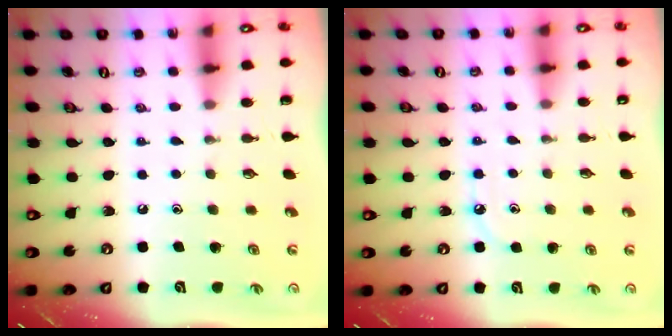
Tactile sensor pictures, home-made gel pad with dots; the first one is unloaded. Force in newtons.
{"total": 4.9, "press": 4.8, "slide": 0.4}